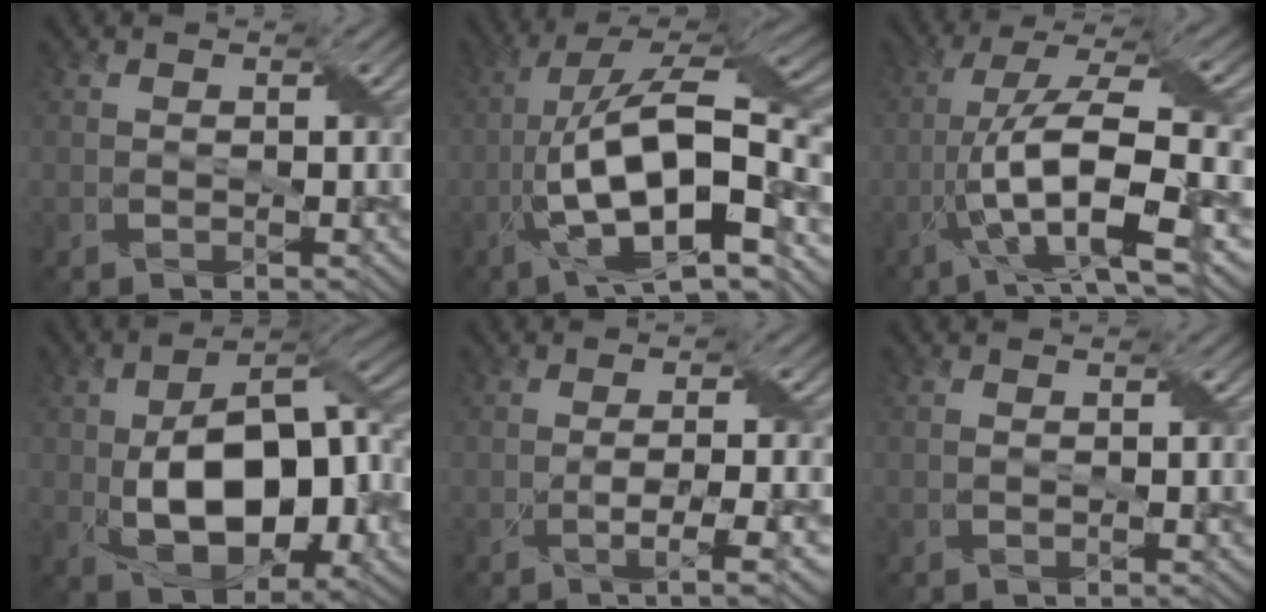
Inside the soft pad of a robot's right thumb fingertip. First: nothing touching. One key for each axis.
{"total": 17.0, "fx": -4.4, "fy": 6.0, "fz": 15.3, "tx": -0.270, "ty": 0.000, "tz": -0.076}
{"total": 12.8, "fx": -2.7, "fy": 3.8, "fz": 11.9, "tx": -0.233, "ty": 0.004, "tz": -0.047}
{"total": 14.8, "fx": -1.9, "fy": 8.3, "fz": 12.1, "tx": -0.200, "ty": -0.002, "tz": -0.033}
{"total": 4.5, "fx": -1.5, "fy": 0.5, "fz": 4.2, "tx": -0.075, "ty": 0.007, "tz": -0.028}
{"total": 0.0}